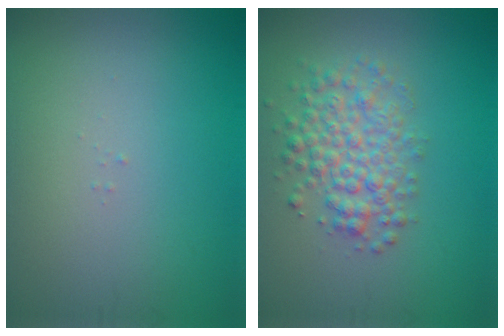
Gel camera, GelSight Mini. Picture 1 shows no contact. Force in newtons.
{"total": 4.3, "press": 4.3, "slide": 0.1}